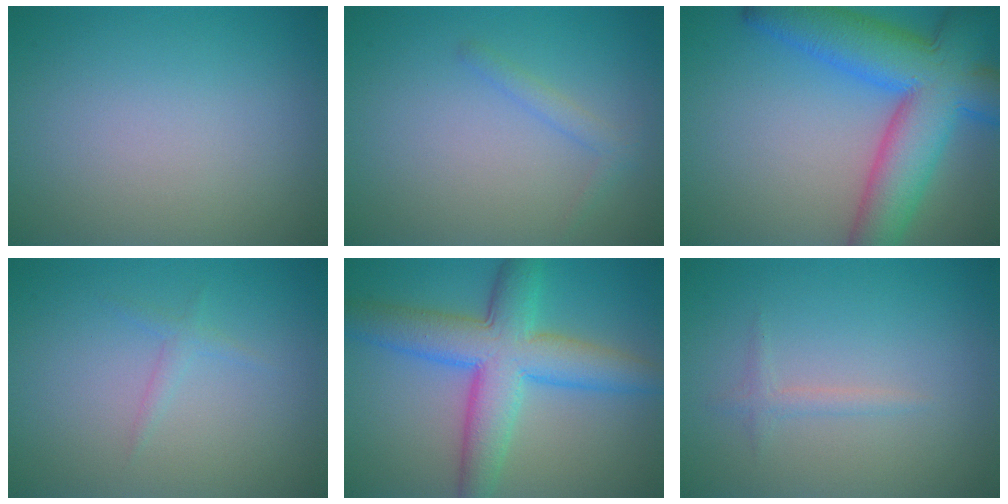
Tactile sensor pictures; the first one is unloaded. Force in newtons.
{"total": 1.2, "press": 1.2, "slide": 0.1}
{"total": 11.7, "press": 11.7, "slide": 0.5}
{"total": 0.9, "press": 0.9, "slide": 0.1}
{"total": 8.1, "press": 8.1, "slide": 0.3}
{"total": 1.0, "press": 1.0, "slide": 0.0}